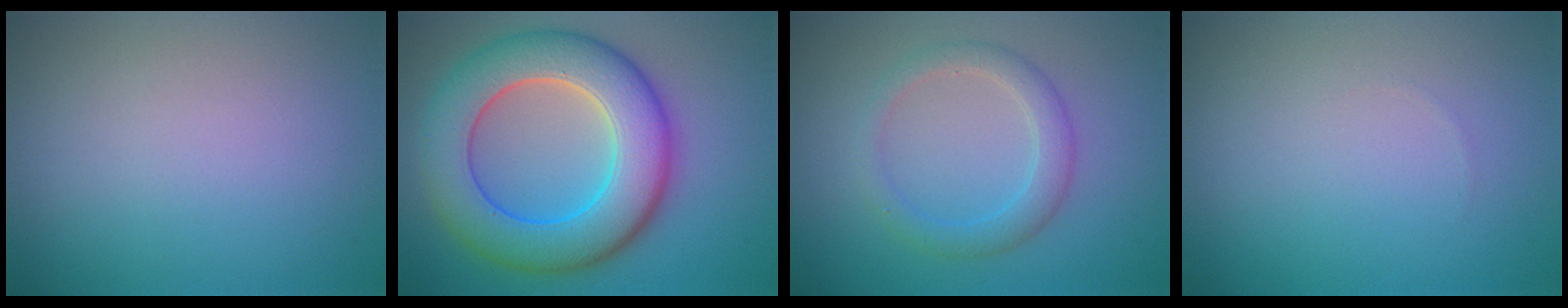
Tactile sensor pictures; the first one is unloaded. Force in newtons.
{"total": 10.1, "press": 10.1, "slide": 0.7}
{"total": 2.7, "press": 2.7, "slide": 0.1}
{"total": 0.0}